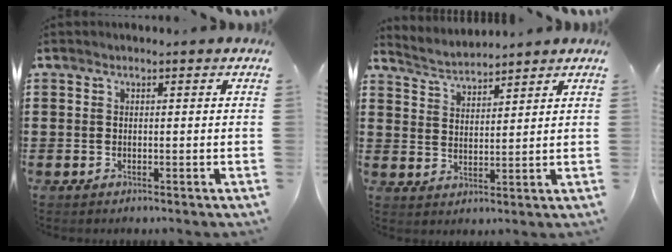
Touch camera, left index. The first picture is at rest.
{"total": 2.9, "force": [2.9, -0.1, -0.1], "torque": [-0.011, -0.014, 0.051]}